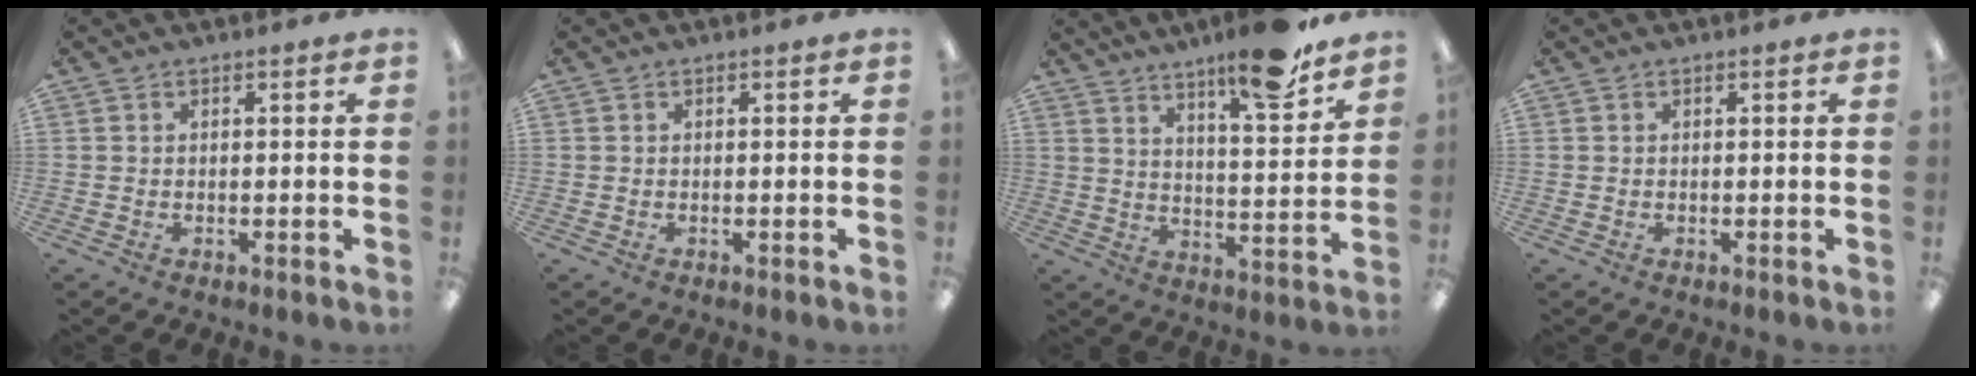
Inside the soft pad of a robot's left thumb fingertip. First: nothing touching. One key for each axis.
{"total": 0.0}
{"total": 14.3, "fx": 11.2, "fy": 2.5, "fz": 8.6, "tx": -0.123, "ty": -0.072, "tz": 0.180}
{"total": 0.0}